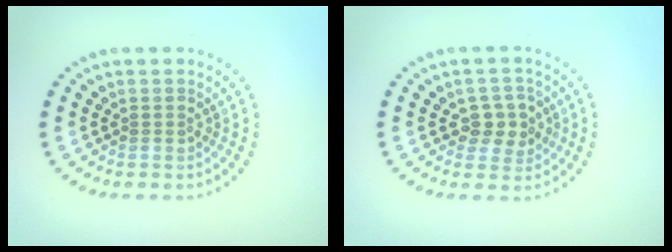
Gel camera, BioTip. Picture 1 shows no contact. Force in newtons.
{"total": 2.7, "press": 2.6, "slide": 0.7}